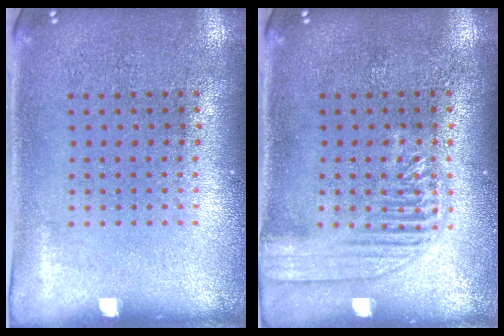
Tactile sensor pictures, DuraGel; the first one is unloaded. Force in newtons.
{"total": 2.4, "press": 2.4, "slide": 0.3}